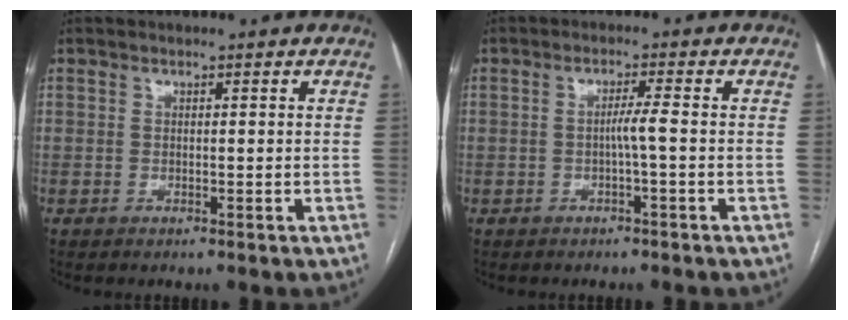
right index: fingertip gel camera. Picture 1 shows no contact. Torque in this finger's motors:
{"motor_torque": [0.77, -0.21, 0.26, 0.09]}